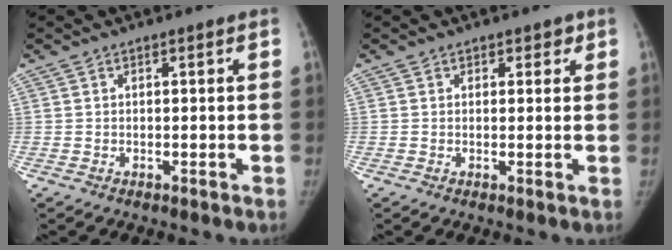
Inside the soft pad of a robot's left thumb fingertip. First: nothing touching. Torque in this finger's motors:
{"motor_torque": [-0.17, 0.04, 0.03, 0.07, 0.00]}